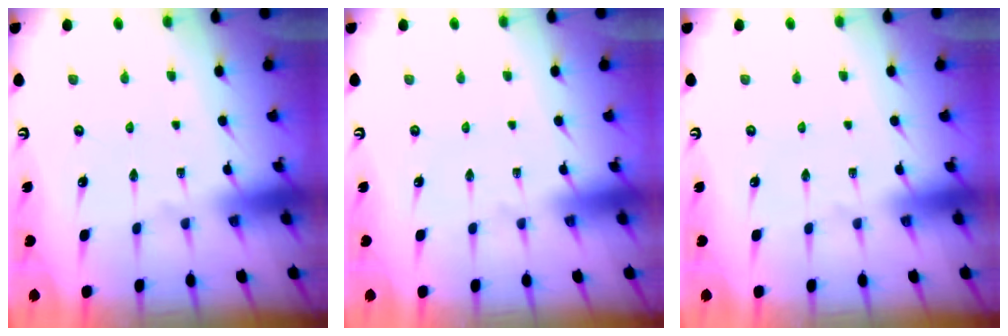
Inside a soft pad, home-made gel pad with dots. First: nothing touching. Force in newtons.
{"total": 0.0}
{"total": 0.0}